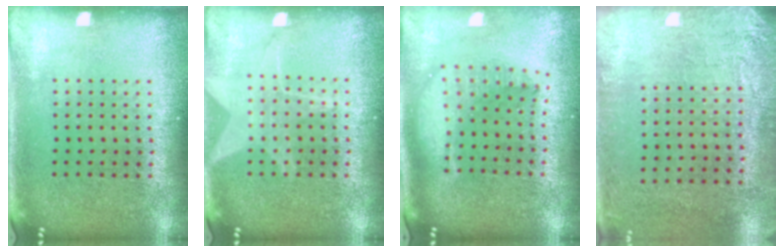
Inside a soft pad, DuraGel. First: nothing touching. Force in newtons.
{"total": 2.4, "press": 2.4, "slide": 0.3}
{"total": 2.2, "press": 1.7, "slide": 1.3}
{"total": 2.7, "press": 2.3, "slide": 1.4}